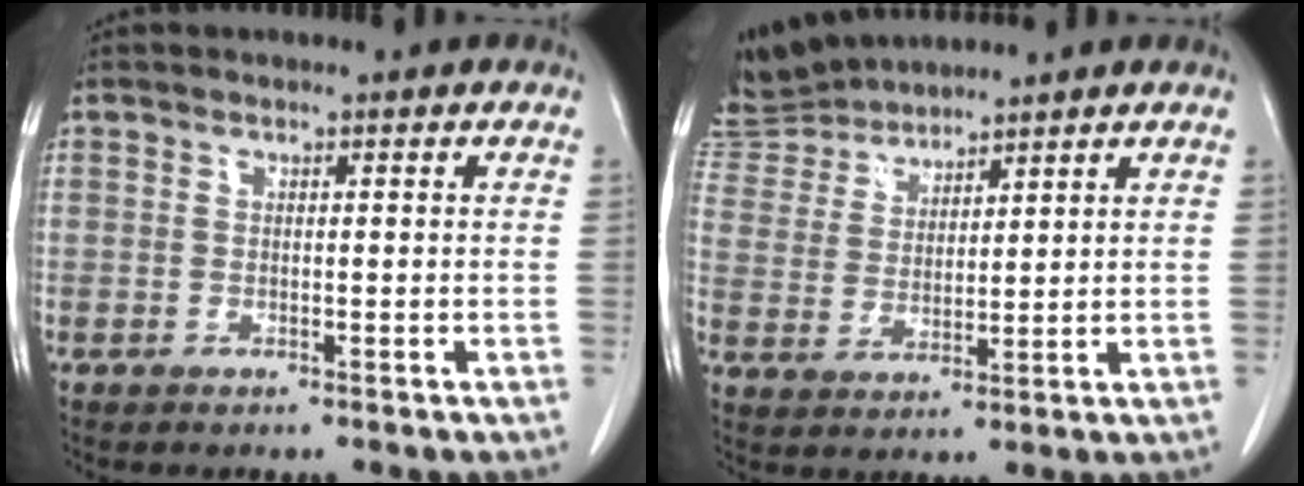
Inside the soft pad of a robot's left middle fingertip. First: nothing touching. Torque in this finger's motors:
{"motor_torque": [1.07, -1.07, 1.05, 0.06]}